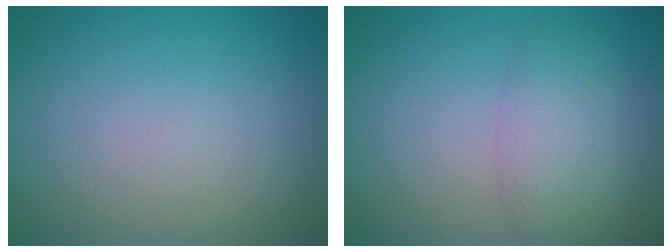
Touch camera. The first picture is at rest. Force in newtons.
{"total": 3.5, "press": 3.5, "slide": 0.1}